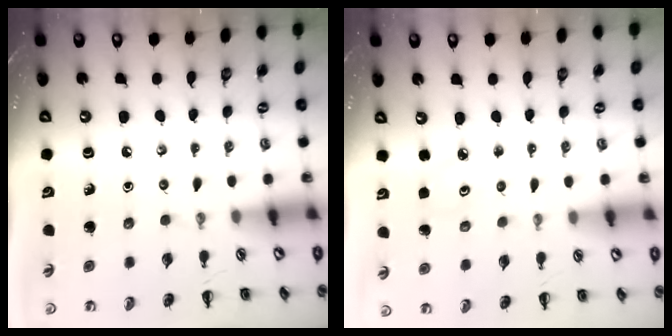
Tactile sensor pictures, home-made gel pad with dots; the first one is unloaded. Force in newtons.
{"total": 2.3, "press": 2.2, "slide": 0.5}